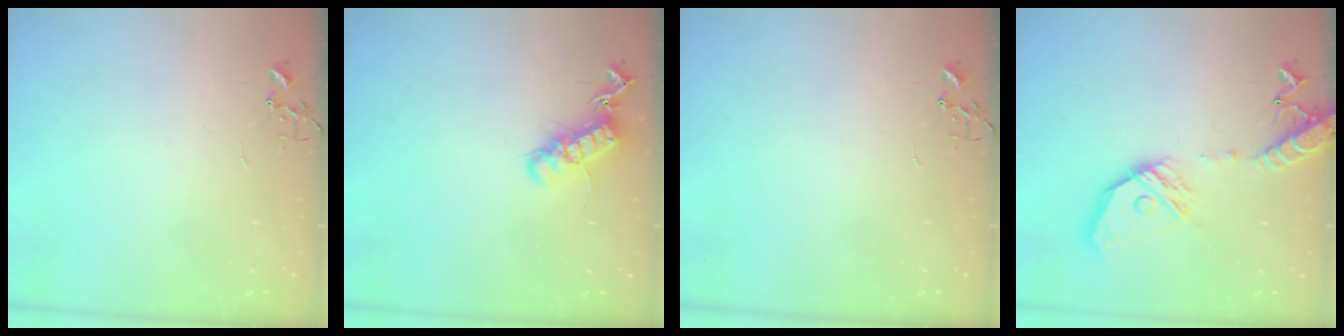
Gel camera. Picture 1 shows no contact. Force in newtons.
{"total": 15.5, "press": 15.4, "slide": 1.8}
{"total": 0.0}
{"total": 18.2, "press": 17.9, "slide": 3.1}